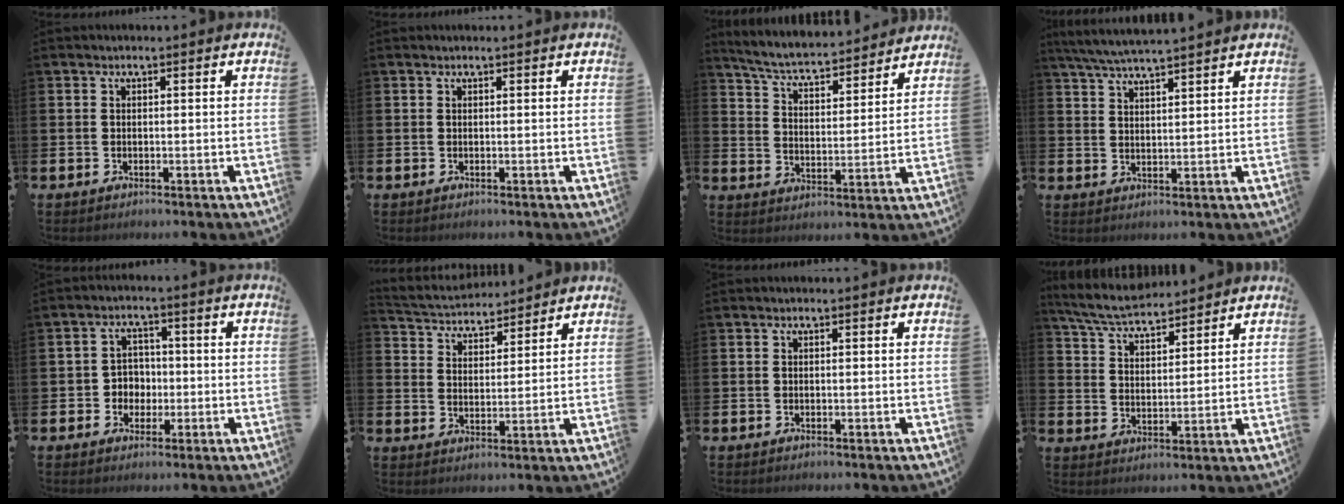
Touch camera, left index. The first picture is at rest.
{"total": 0.0}
{"total": 5.8, "force": [5.5, 0.7, 1.6], "torque": [-0.060, -0.045, 0.090]}
{"total": 5.1, "force": [4.9, 0.0, 1.6], "torque": [-0.048, -0.016, 0.088]}
{"total": 3.5, "force": [-0.4, 3.3, 0.9], "torque": [-0.016, 0.002, -0.018]}
{"total": 4.2, "force": [4.1, 1.1, -0.3], "torque": [-0.020, -0.028, 0.072]}
{"total": 0.0}
{"total": 6.3, "force": [6.0, 0.9, 1.6], "torque": [-0.060, -0.028, 0.109]}